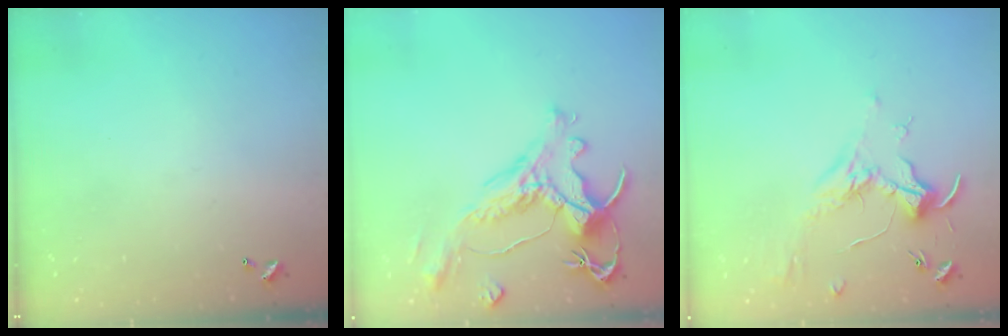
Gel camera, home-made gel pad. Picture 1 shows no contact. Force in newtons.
{"total": 1.8, "press": 1.2, "slide": 1.3}
{"total": 1.7, "press": 1.5, "slide": 0.8}